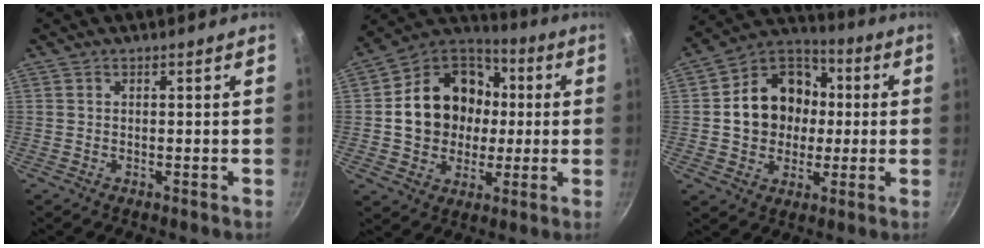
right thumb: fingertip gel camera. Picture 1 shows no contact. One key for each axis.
{"total": 19.4, "fx": 1.1, "fy": 16.2, "fz": 10.5, "tx": -0.156, "ty": 0.037, "tz": 0.017}
{"total": 16.1, "fx": 0.6, "fy": 13.6, "fz": 8.6, "tx": -0.110, "ty": 0.031, "tz": 0.002}